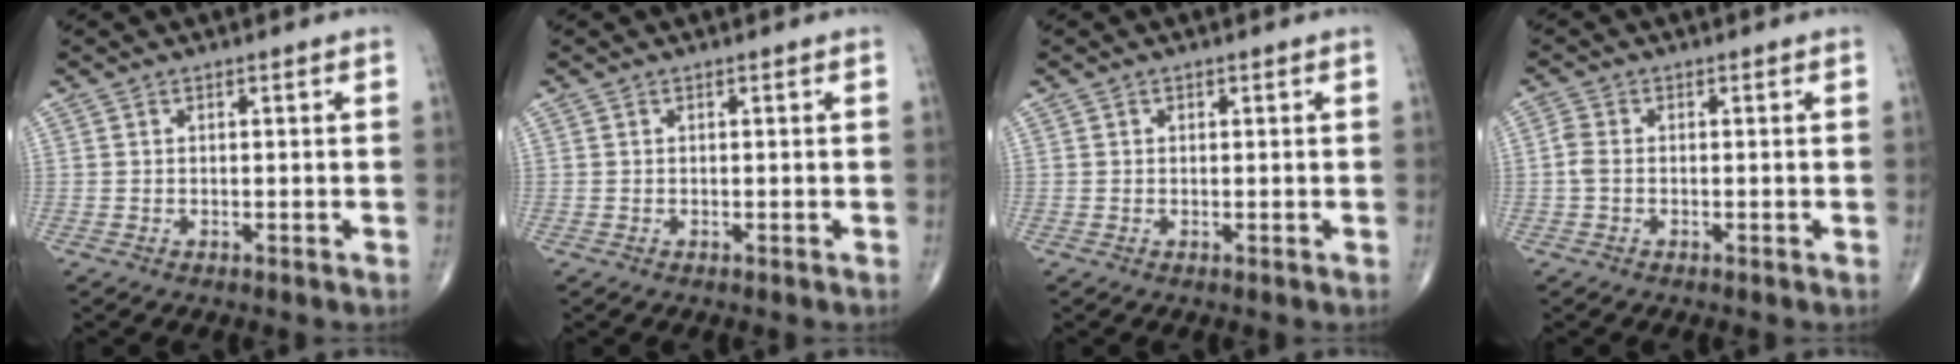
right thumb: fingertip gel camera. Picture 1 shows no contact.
{"total": 0.0}
{"total": 0.0}
{"total": 2.1, "force": [-0.4, 1.3, 1.7], "torque": [-0.041, 0.004, -0.014]}